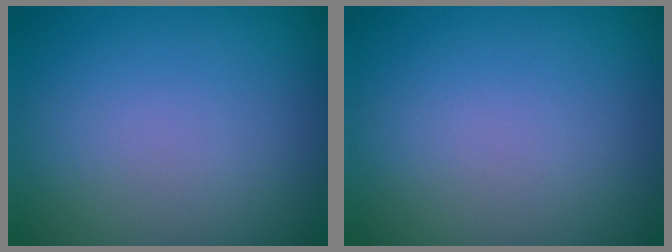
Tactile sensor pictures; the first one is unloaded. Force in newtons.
{"total": 0.0}